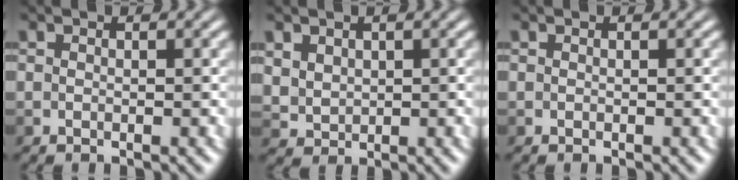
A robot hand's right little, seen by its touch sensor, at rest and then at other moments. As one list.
[{"total": 2.0, "force": [0.9, 1.6, 0.8], "torque": [-0.031, -0.003, 0.020]}, {"total": 0.0}]